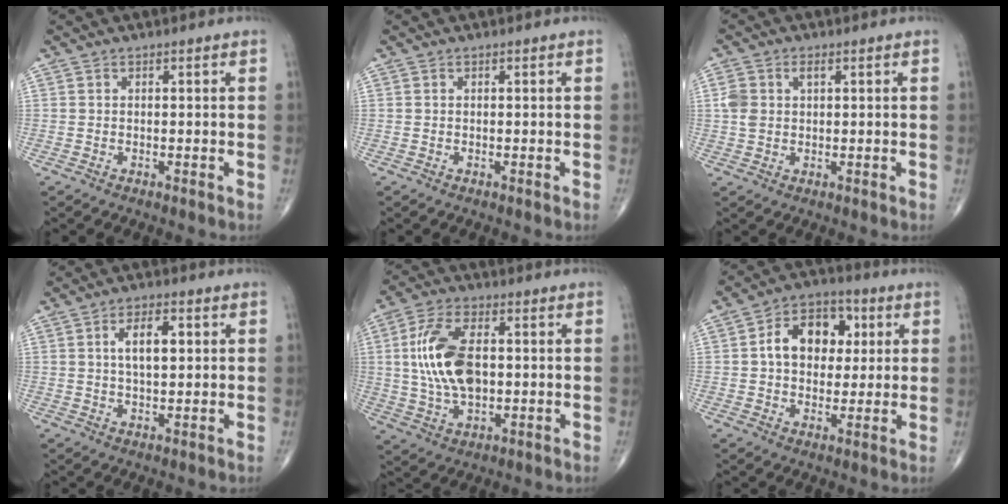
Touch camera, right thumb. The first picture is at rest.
{"total": 0.0}
{"total": 4.5, "force": [1.2, 2.9, 3.2], "torque": [-0.076, 0.009, 0.024]}
{"total": 6.2, "force": [1.5, 2.9, 5.3], "torque": [-0.081, -0.001, 0.023]}
{"total": 13.8, "force": [1.0, 7.4, 11.5], "torque": [-0.225, 0.007, 0.021]}
{"total": 12.3, "force": [2.3, 8.7, 8.3], "torque": [-0.092, 0.012, 0.029]}